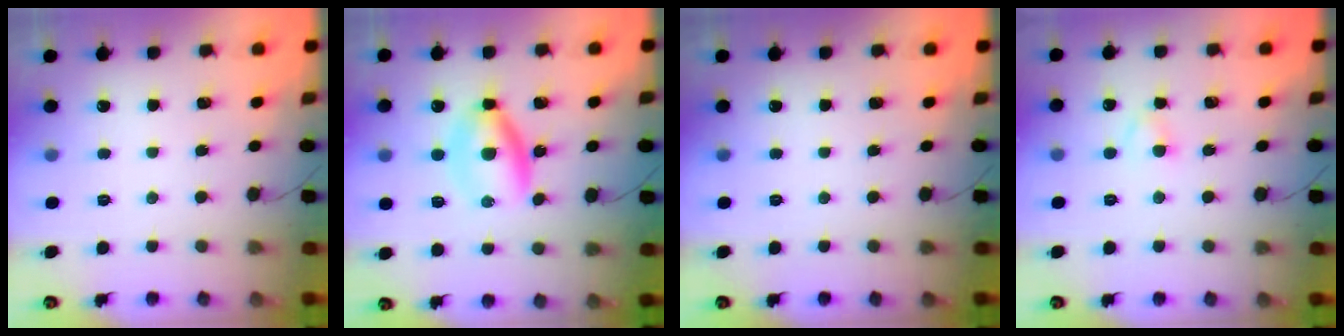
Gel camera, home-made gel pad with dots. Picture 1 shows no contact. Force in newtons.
{"total": 6.3, "press": 6.2, "slide": 1.3}
{"total": 0.0}
{"total": 2.8, "press": 2.6, "slide": 1.1}